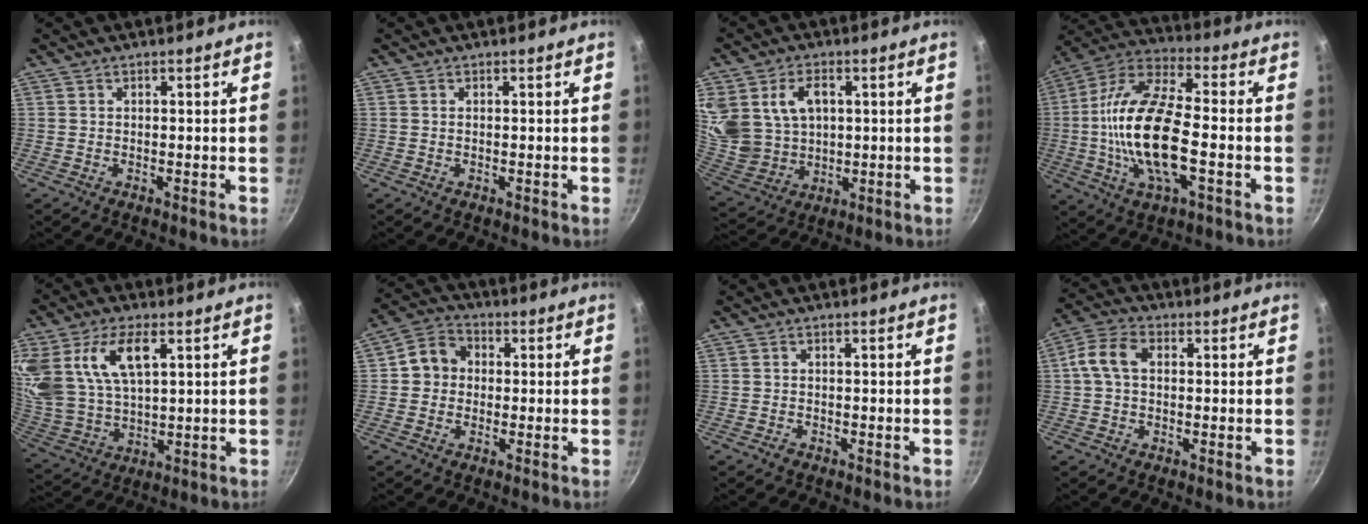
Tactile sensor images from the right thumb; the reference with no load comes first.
{"total": 0.0}
{"total": 17.7, "force": [4.4, 13.2, 11.0], "torque": [-0.243, 0.007, 0.107]}
{"total": 20.5, "force": [-2.8, 8.3, 18.5], "torque": [-0.373, 0.024, -0.050]}
{"total": 19.2, "force": [7.0, 10.2, 14.6], "torque": [-0.323, -0.004, 0.143]}
{"total": 7.0, "force": [0.2, 6.1, 3.3], "torque": [-0.039, 0.022, -0.009]}
{"total": 0.8, "force": [-0.5, 0.5, 0.3], "torque": [-0.005, 0.001, -0.013]}
{"total": 7.0, "force": [0.9, 4.6, 5.2], "torque": [-0.105, 0.024, 0.011]}